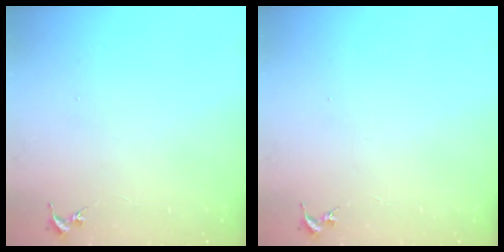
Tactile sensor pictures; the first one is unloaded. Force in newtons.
{"total": 0.0}